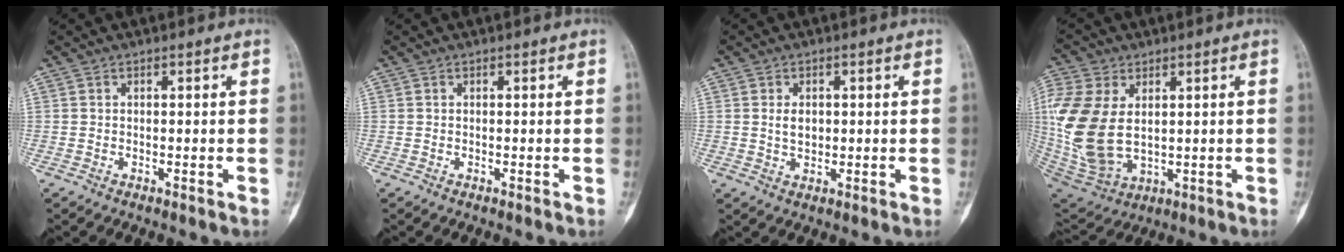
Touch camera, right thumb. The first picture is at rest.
{"total": 0.0}
{"total": 3.0, "force": [0.5, 2.0, 2.2], "torque": [-0.026, -0.003, 0.011]}
{"total": 18.1, "force": [2.5, 11.5, 13.7], "torque": [-0.318, -0.019, 0.065]}